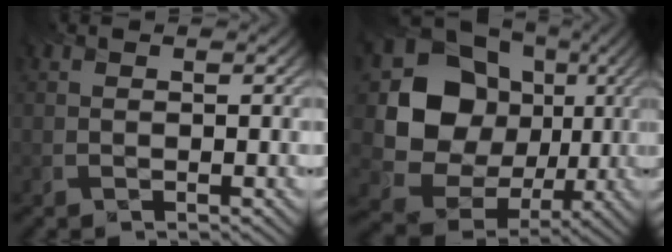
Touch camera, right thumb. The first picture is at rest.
{"total": 17.5, "force": [2.0, 15.4, 8.1], "torque": [-0.202, -0.011, 0.043]}